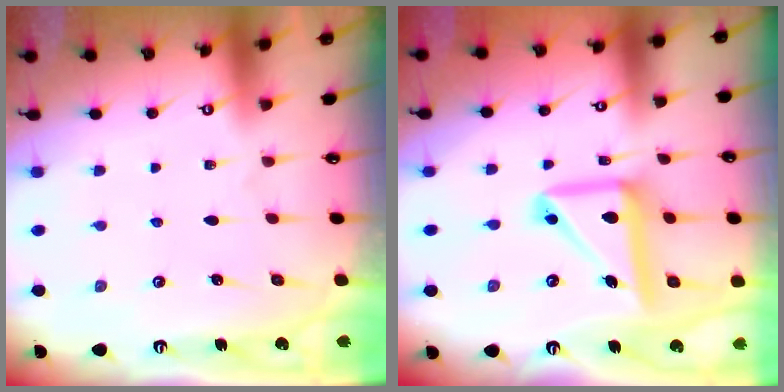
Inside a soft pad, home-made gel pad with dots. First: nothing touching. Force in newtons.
{"total": 16.5, "press": 16.5, "slide": 1.4}